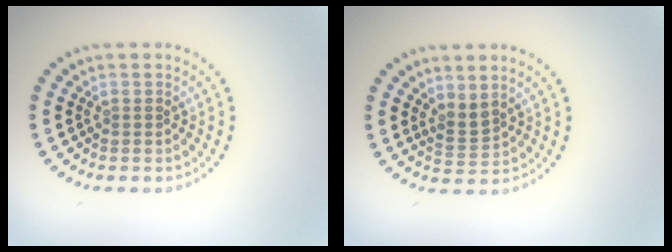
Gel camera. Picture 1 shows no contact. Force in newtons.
{"total": 1.9, "press": 1.4, "slide": 1.3}